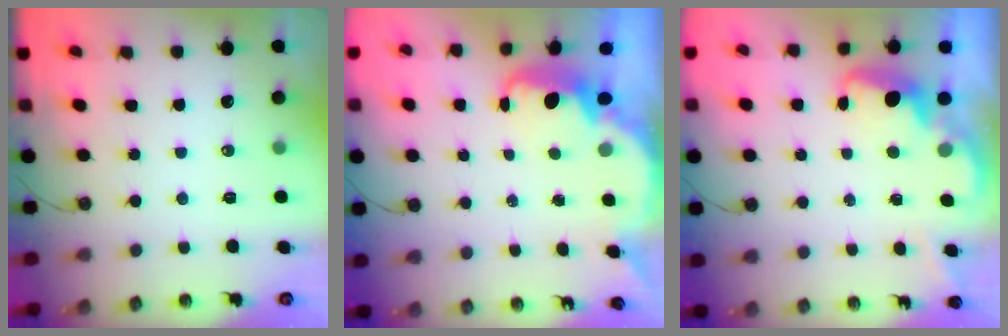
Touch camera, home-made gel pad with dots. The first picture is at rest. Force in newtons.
{"total": 3.8, "press": 3.7, "slide": 0.4}
{"total": 2.7, "press": 2.6, "slide": 0.8}